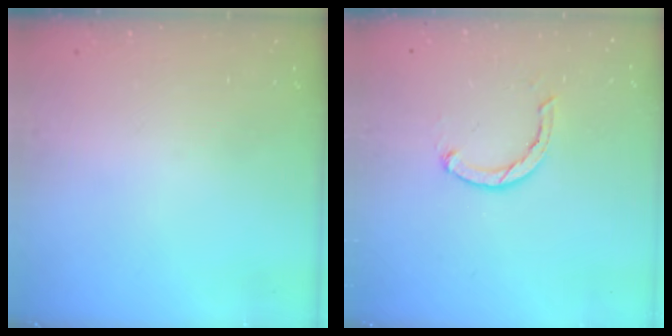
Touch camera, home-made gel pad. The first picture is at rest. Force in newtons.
{"total": 2.3, "press": 2.3, "slide": 0.3}